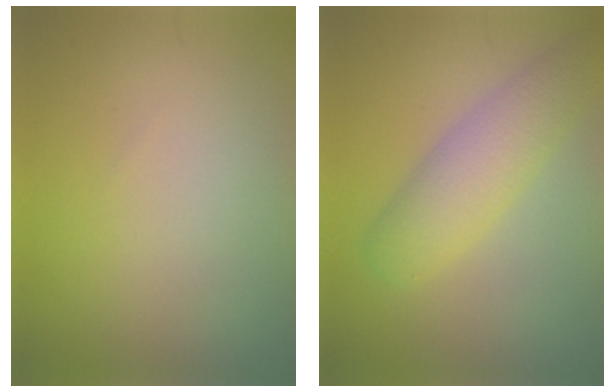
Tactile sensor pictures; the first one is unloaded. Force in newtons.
{"total": 4.8, "press": 4.8, "slide": 0.2}